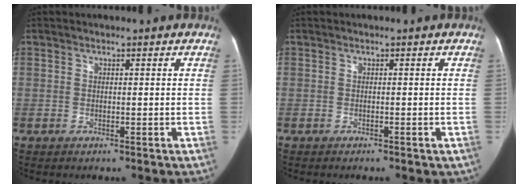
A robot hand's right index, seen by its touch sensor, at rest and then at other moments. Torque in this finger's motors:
{"motor_torque": [0.04, 0.00, -0.03, 0.00]}